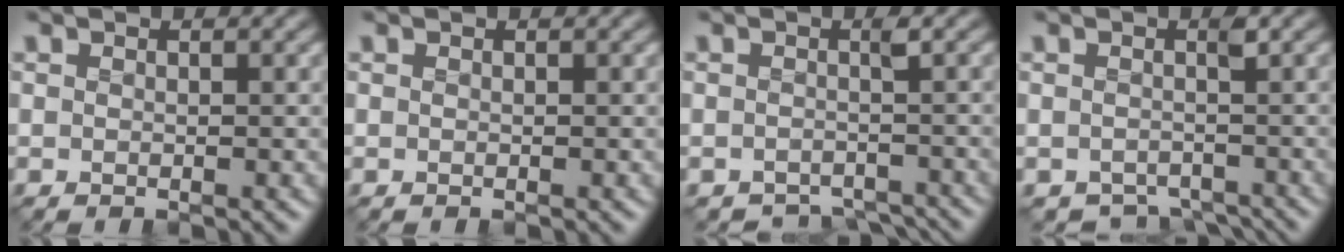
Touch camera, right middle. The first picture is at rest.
{"total": 0.0}
{"total": 3.1, "force": [-2.9, 0.9, 1.0], "torque": [-0.003, -0.013, -0.047]}
{"total": 2.9, "force": [-2.4, 1.2, 1.2], "torque": [-0.005, -0.013, -0.042]}